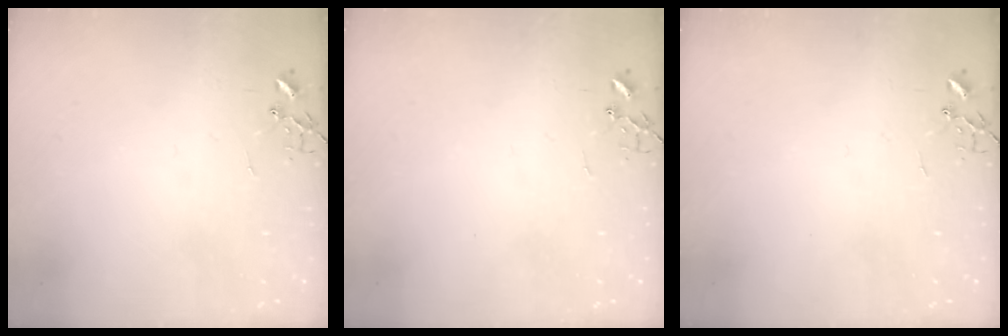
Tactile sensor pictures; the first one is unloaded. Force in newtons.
{"total": 0.0}
{"total": 0.0}